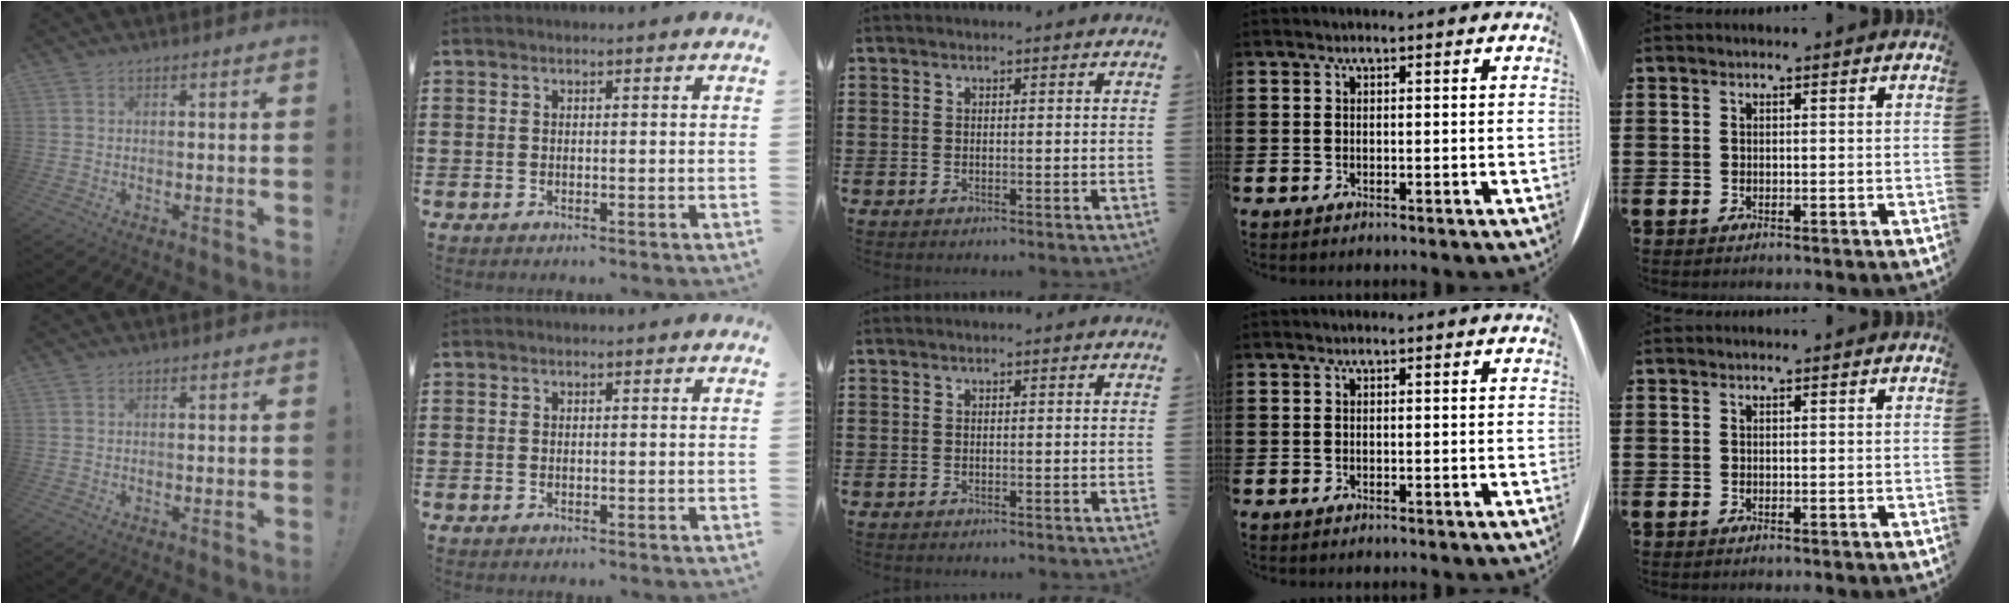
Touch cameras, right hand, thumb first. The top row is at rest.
{}